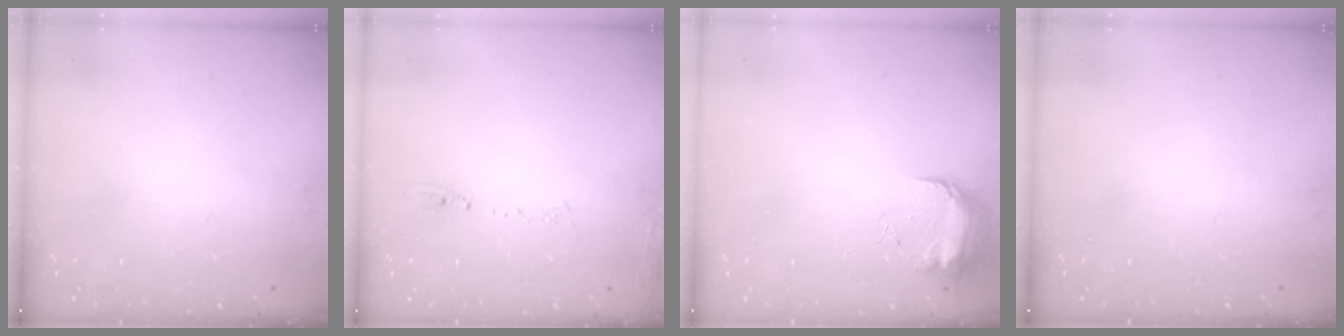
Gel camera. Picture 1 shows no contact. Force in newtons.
{"total": 8.3, "press": 8.3, "slide": 0.9}
{"total": 8.9, "press": 8.9, "slide": 0.8}
{"total": 0.0}